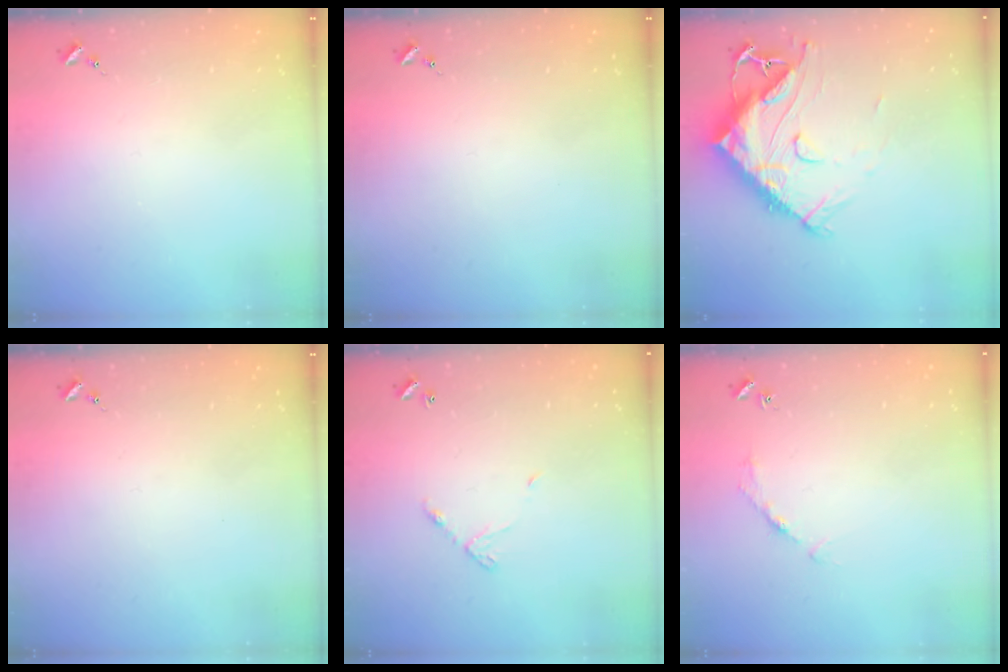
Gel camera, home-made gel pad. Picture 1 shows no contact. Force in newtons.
{"total": 0.0}
{"total": 18.8, "press": 18.7, "slide": 1.7}
{"total": 0.0}
{"total": 6.2, "press": 6.2, "slide": 0.4}
{"total": 2.7, "press": 2.7, "slide": 0.4}